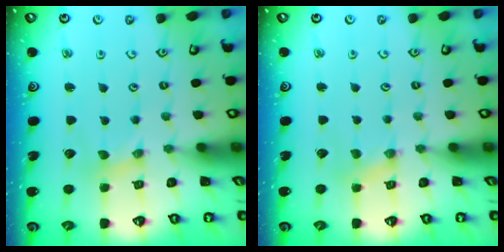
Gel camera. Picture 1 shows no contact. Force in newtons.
{"total": 0.9, "press": 0.9, "slide": 0.1}